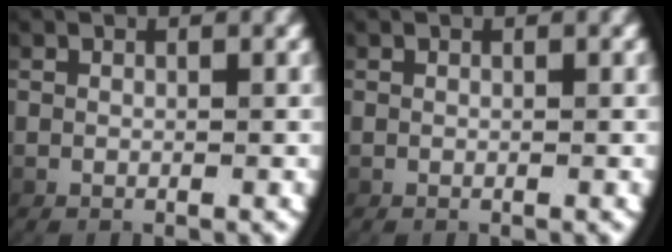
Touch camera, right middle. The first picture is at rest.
{"total": 0.0}